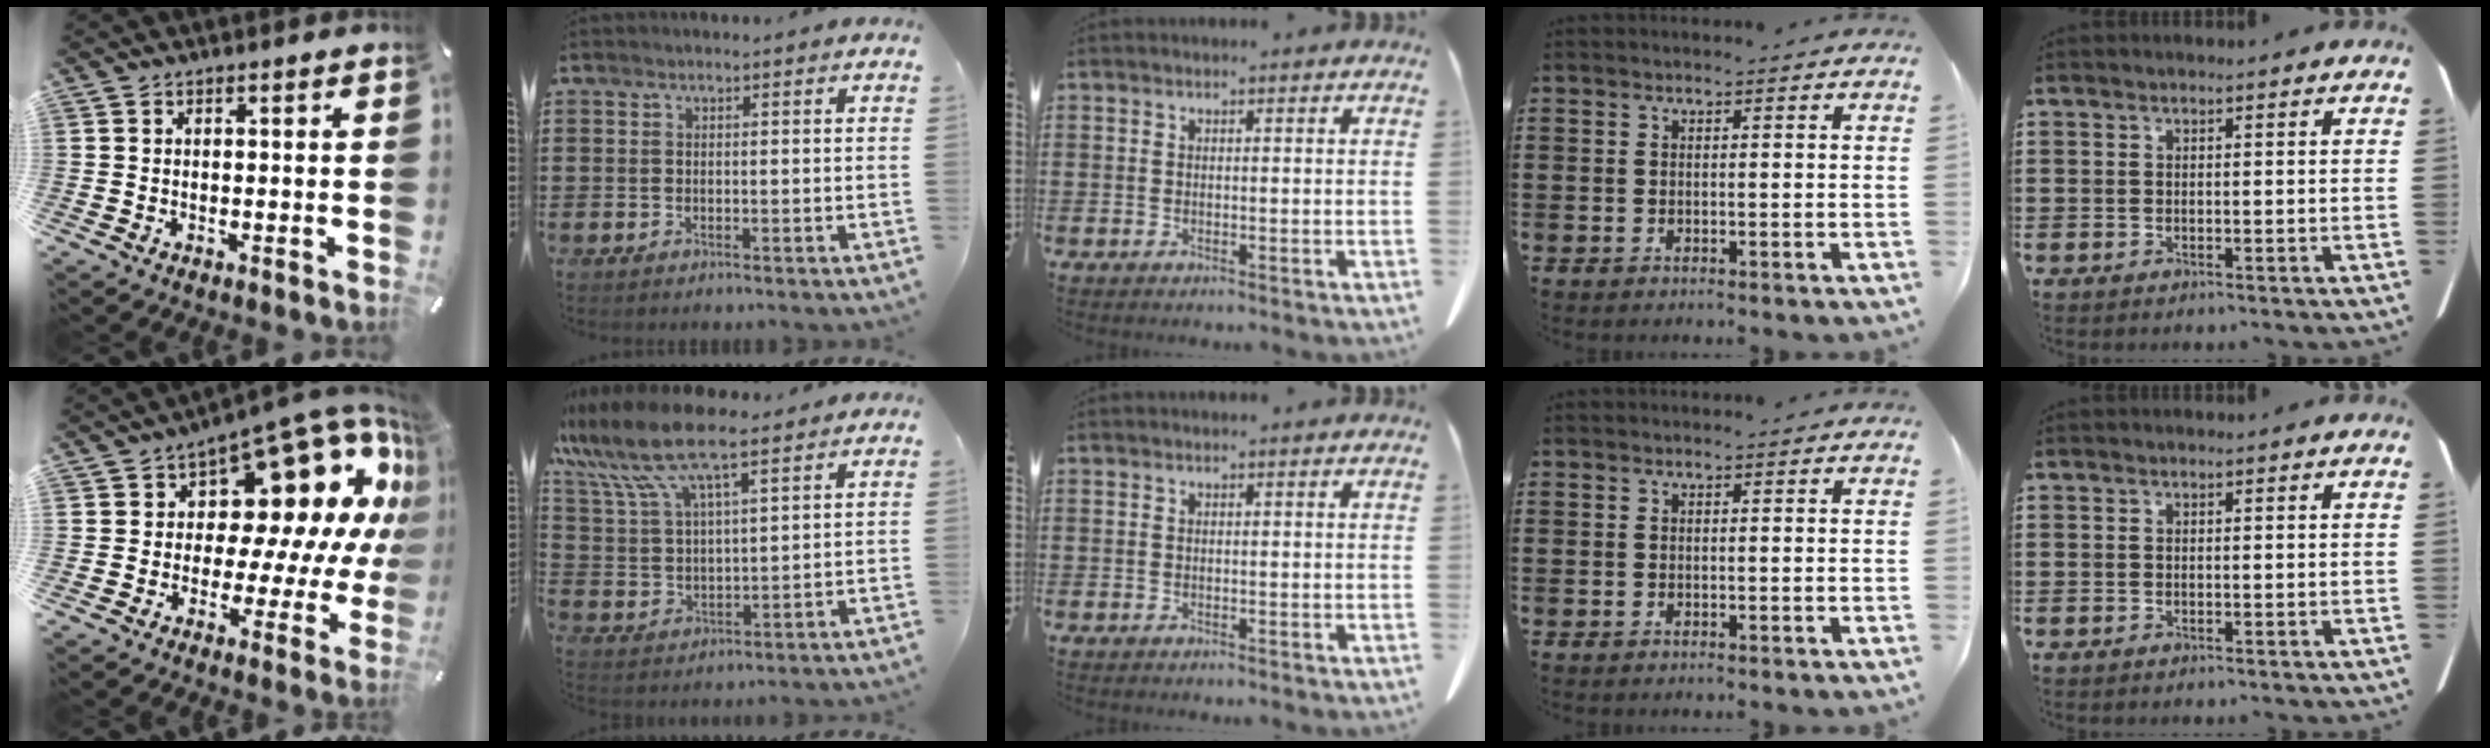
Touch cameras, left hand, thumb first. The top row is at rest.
{"thumb": {"total": 18.7, "force": [8.5, 10.6, 12.9], "torque": [-0.161, -0.087, 0.137]}, "index": {"total": 11.0, "force": [8.5, 3.0, 6.3], "torque": [-0.151, -0.018, 0.154]}}